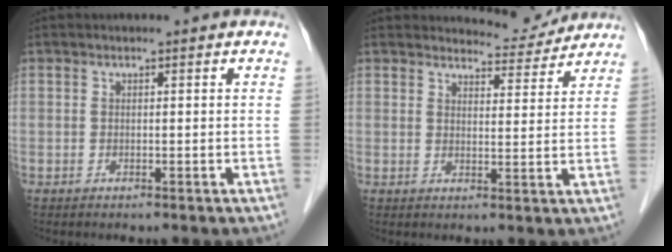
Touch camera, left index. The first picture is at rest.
{"total": 5.4, "force": [5.3, 0.8, -0.5], "torque": [0.002, -0.008, 0.065]}